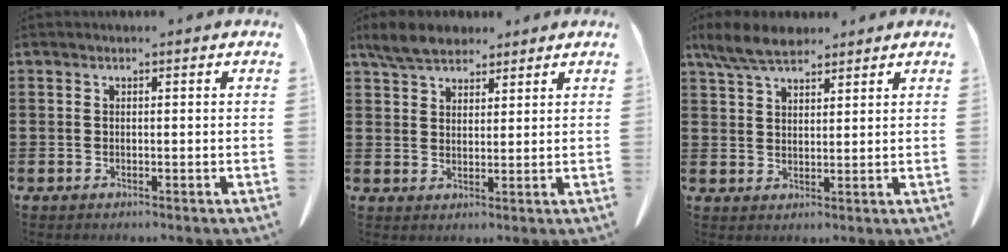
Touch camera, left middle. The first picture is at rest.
{"total": 4.9, "force": [4.1, 2.0, 1.7], "torque": [-0.047, 0.000, 0.078]}
{"total": 5.8, "force": [4.8, 1.7, 2.8], "torque": [-0.069, -0.004, 0.091]}